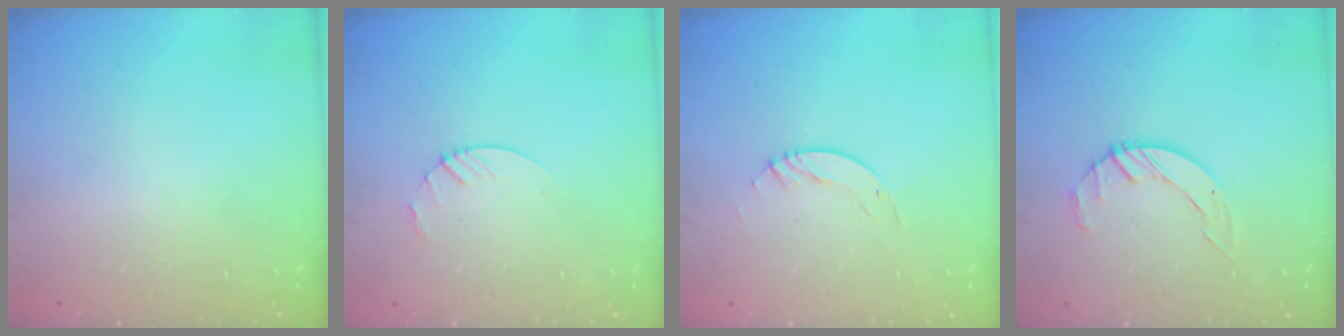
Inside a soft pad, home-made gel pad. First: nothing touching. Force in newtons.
{"total": 3.0, "press": 2.9, "slide": 0.3}
{"total": 3.1, "press": 3.1, "slide": 0.3}
{"total": 3.4, "press": 3.3, "slide": 0.5}